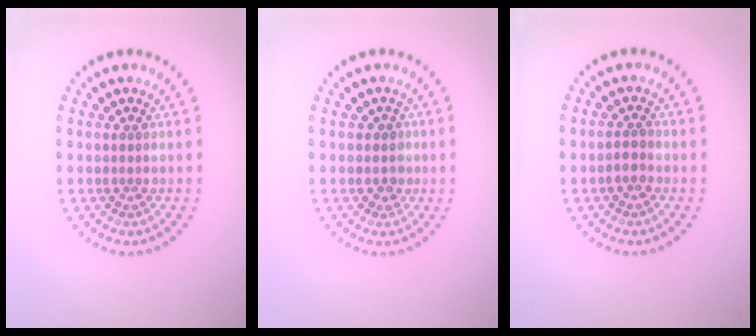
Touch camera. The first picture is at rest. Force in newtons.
{"total": 1.1, "press": 0.8, "slide": 0.7}
{"total": 1.3, "press": 1.1, "slide": 0.6}